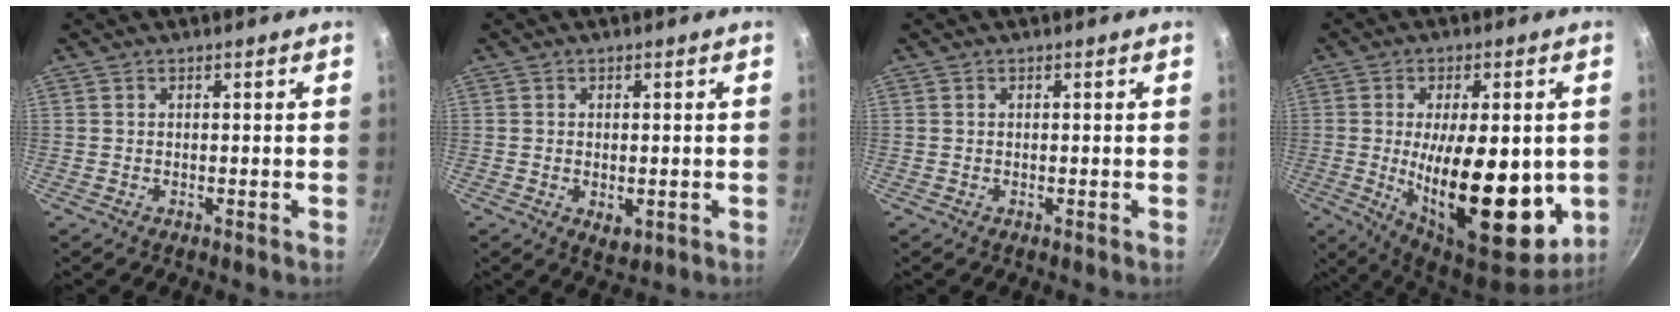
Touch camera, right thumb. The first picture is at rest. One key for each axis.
{"total": 3.3, "fx": -0.5, "fy": 2.1, "fz": 2.5, "tx": -0.037, "ty": -0.011, "tz": -0.004}
{"total": 0.0}
{"total": 23.0, "fx": -2.5, "fy": 9.9, "fz": 20.6, "tx": -0.295, "ty": -0.018, "tz": -0.027}